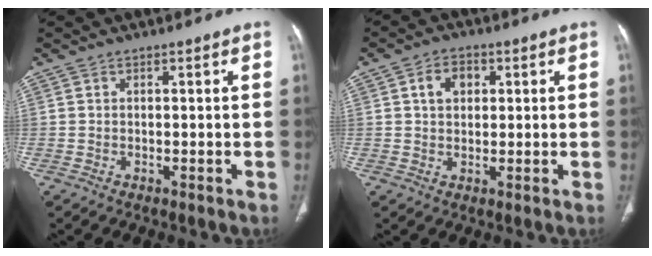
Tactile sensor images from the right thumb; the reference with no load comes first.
{"total": 4.9, "force": [1.3, 3.6, 3.0], "torque": [-0.036, 0.005, 0.020]}